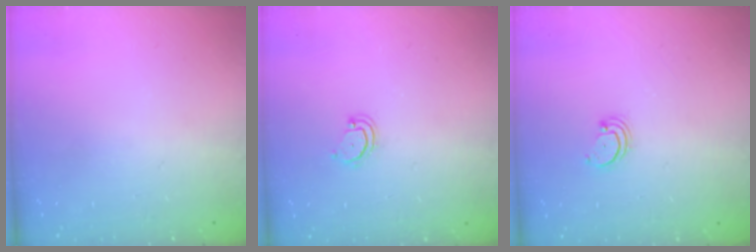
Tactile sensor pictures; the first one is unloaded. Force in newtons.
{"total": 3.3, "press": 3.3, "slide": 0.2}
{"total": 2.2, "press": 2.2, "slide": 0.2}